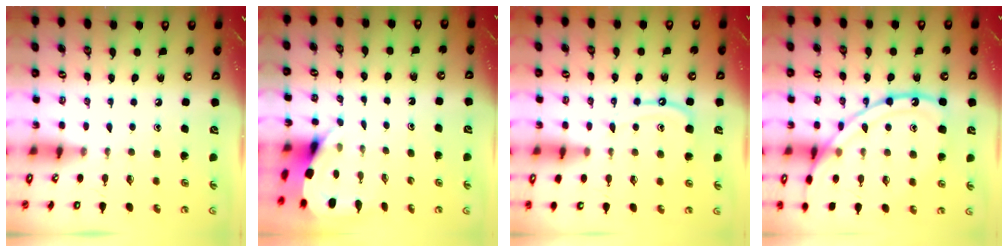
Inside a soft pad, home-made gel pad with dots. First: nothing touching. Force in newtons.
{"total": 3.7, "press": 3.7, "slide": 0.3}
{"total": 9.9, "press": 9.9, "slide": 0.9}
{"total": 17.3, "press": 17.3, "slide": 1.5}